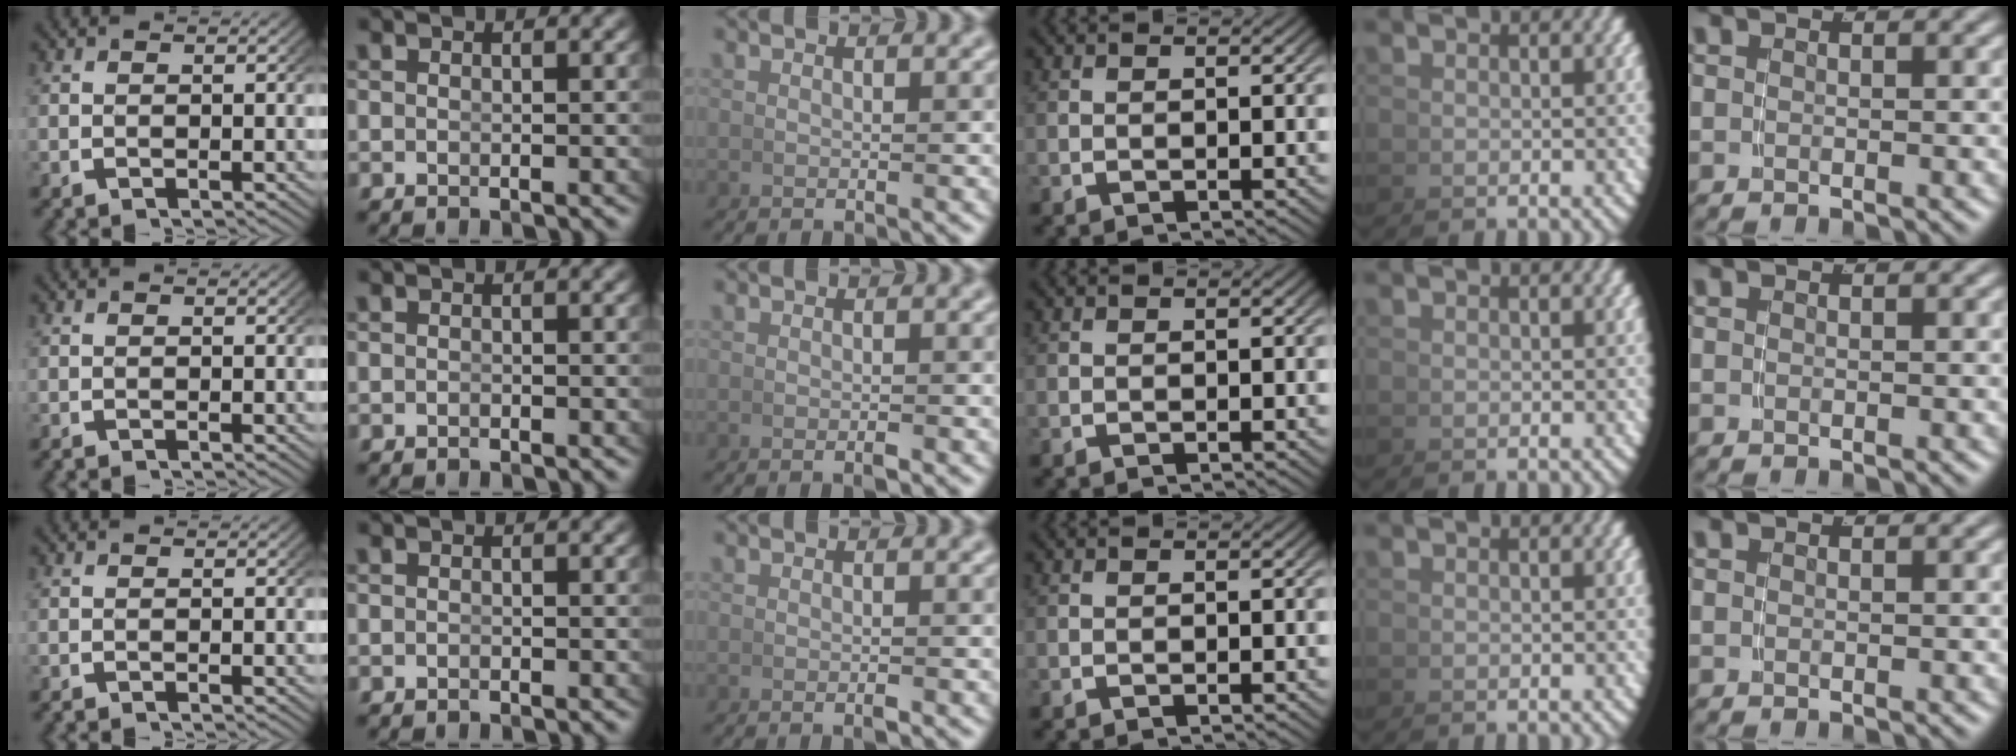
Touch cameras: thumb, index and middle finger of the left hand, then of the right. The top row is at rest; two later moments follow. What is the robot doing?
{"motion": "grasp_and_lifting", "object": "calculator"}